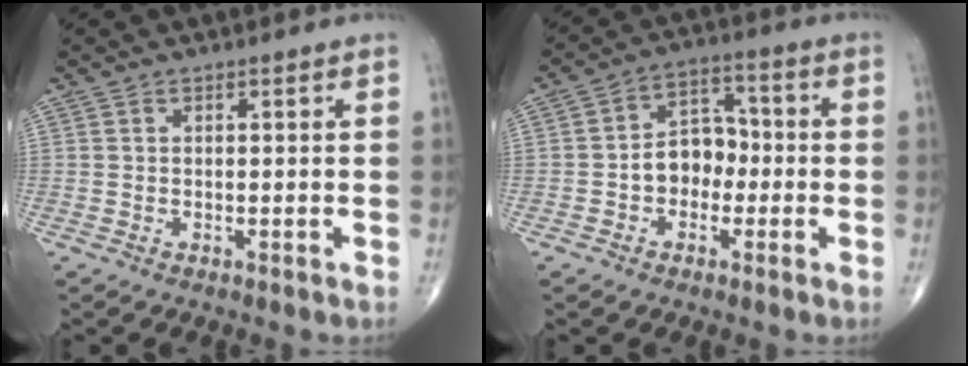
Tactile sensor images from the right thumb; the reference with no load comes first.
{"total": 8.0, "force": [-1.5, 6.0, 5.1], "torque": [-0.049, 0.035, -0.038]}